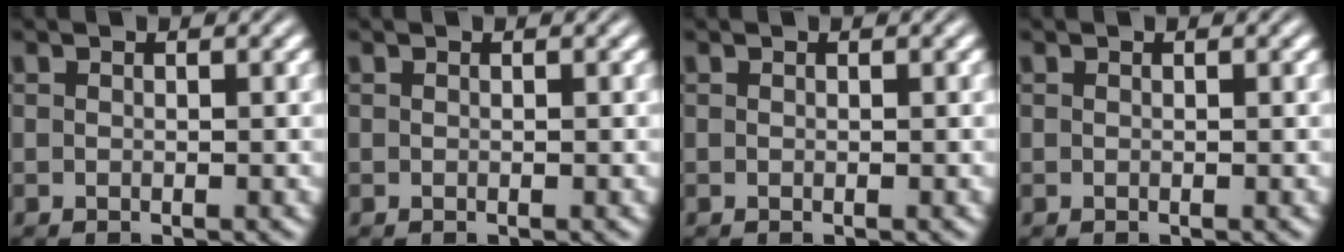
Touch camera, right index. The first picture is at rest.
{"total": 0.0}
{"total": 0.0}
{"total": 0.0}